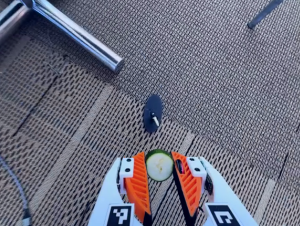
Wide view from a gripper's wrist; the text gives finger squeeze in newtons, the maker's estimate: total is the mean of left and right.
{"total": 6.4, "left": 6.0, "right": 6.9}